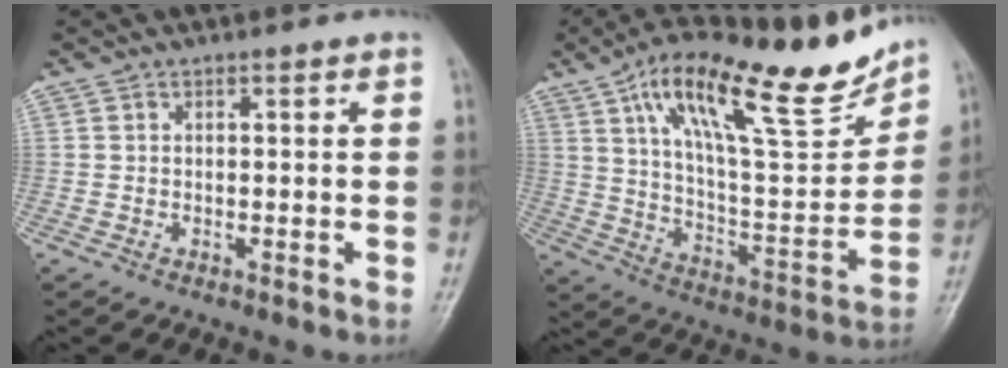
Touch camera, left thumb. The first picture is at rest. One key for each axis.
{"total": 25.0, "fx": 15.5, "fy": 8.0, "fz": 17.8, "tx": -0.246, "ty": -0.050, "tz": 0.260}